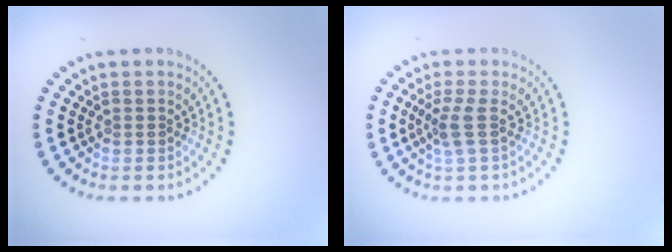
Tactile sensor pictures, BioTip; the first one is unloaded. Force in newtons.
{"total": 1.9, "press": 1.4, "slide": 1.3}